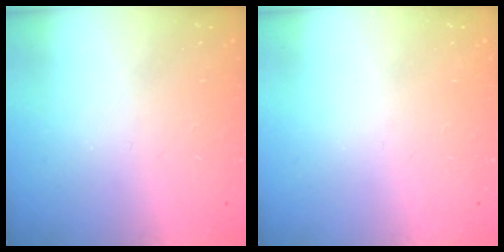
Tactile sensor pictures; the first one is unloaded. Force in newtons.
{"total": 0.0}